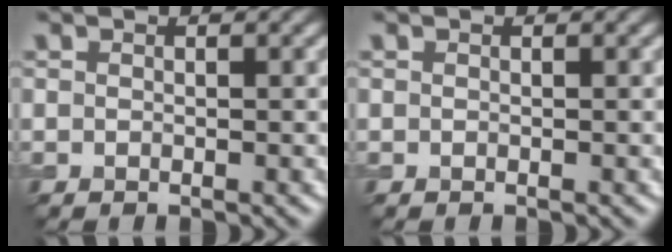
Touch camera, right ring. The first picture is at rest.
{"total": 0.0}